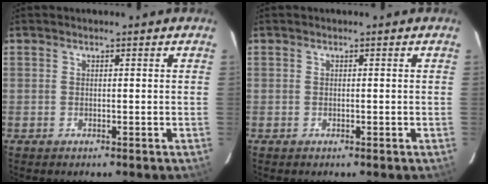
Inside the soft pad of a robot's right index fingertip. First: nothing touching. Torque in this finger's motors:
{"motor_torque": [-0.09, -0.01, -0.04, 0.00]}